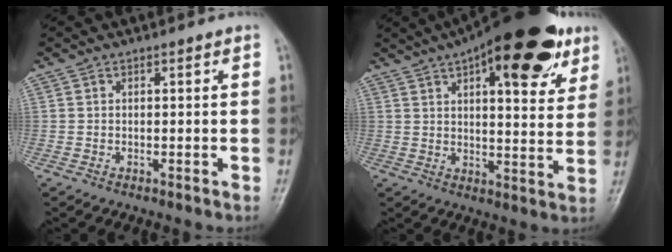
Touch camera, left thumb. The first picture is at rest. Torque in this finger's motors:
{"motor_torque": [0.76, 0.83, 1.68, -1.09, 0.15]}